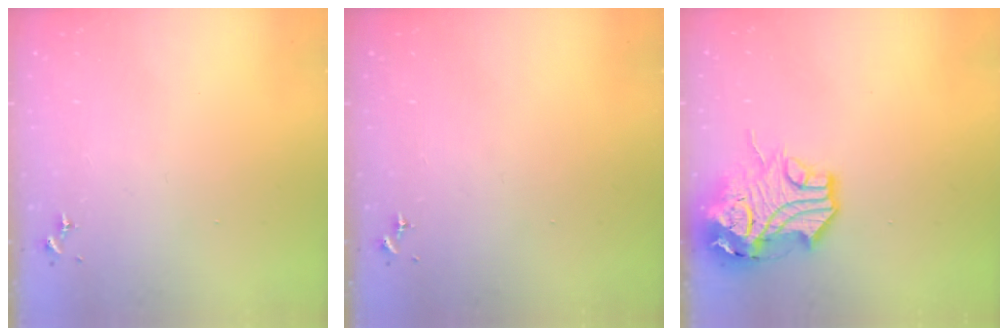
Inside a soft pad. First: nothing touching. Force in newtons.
{"total": 0.0}
{"total": 15.4, "press": 15.3, "slide": 2.0}